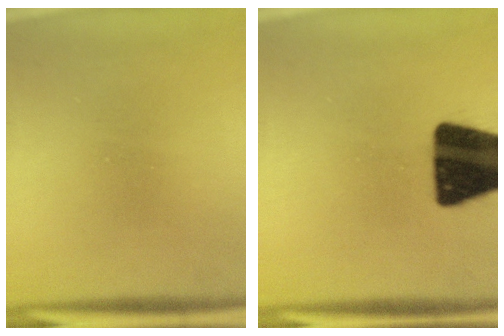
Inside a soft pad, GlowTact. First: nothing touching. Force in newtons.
{"total": 19.3}